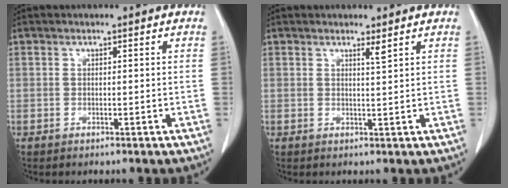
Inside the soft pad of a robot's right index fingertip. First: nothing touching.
{"total": 1.1, "force": [0.9, -0.3, 0.7], "torque": [-0.020, -0.011, 0.016]}